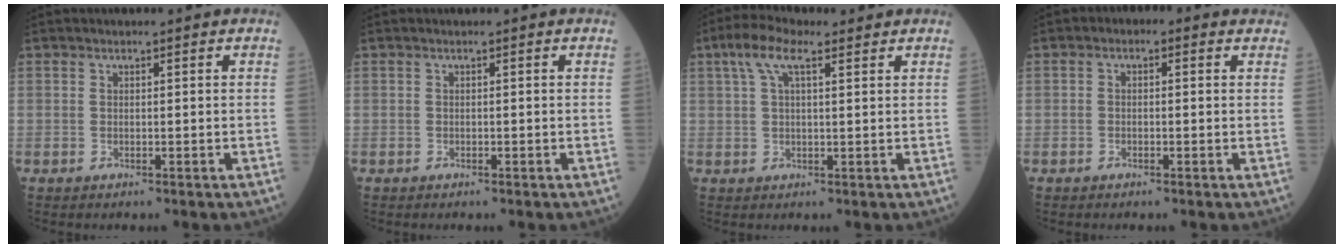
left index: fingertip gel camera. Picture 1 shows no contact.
{"total": 0.0}
{"total": 5.8, "force": [3.2, 1.7, 4.5], "torque": [-0.097, 0.027, 0.059]}
{"total": 1.6, "force": [0.2, 1.1, 1.2], "torque": [-0.013, 0.014, -0.009]}